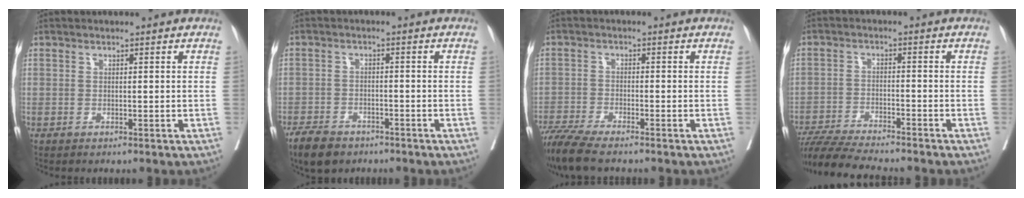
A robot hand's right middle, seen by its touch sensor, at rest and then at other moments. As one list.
[{"total": 6.0, "force": [-4.6, 2.8, 2.6], "torque": [-0.051, -0.006, -0.077]}, {"total": 7.0, "force": [-5.9, 0.4, 3.7], "torque": [-0.073, -0.022, -0.109]}, {"total": 11.0, "force": [-9.9, 0.6, 4.8], "torque": [-0.079, -0.021, -0.160]}]